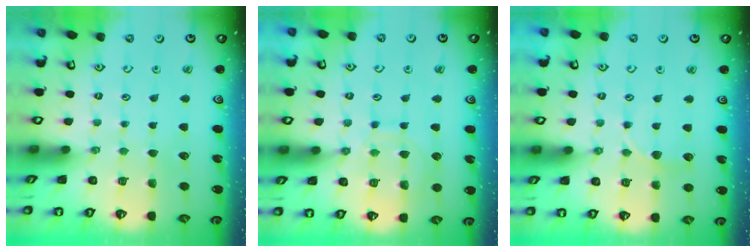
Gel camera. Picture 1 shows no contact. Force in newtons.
{"total": 11.0, "press": 11.0, "slide": 1.1}
{"total": 5.2, "press": 5.1, "slide": 0.6}